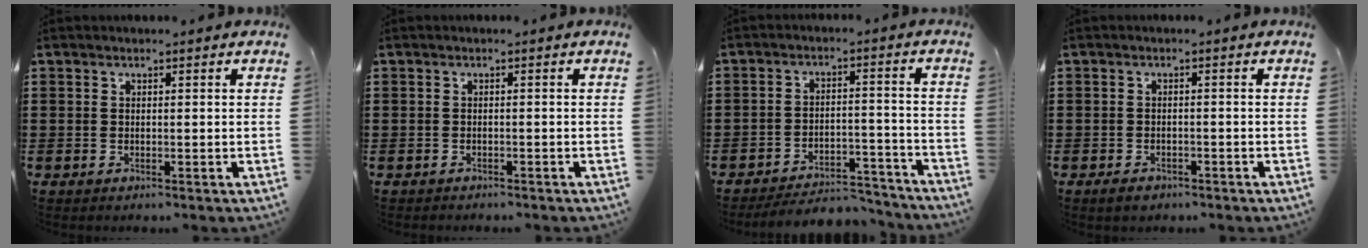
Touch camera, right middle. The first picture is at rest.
{"total": 0.6, "force": [-0.6, 0.0, 0.0], "torque": [-0.002, -0.002, -0.012]}
{"total": 5.2, "force": [-5.0, 0.8, 1.0], "torque": [-0.023, 0.006, -0.103]}
{"total": 1.2, "force": [-1.0, 0.5, 0.4], "torque": [-0.013, -0.003, -0.020]}